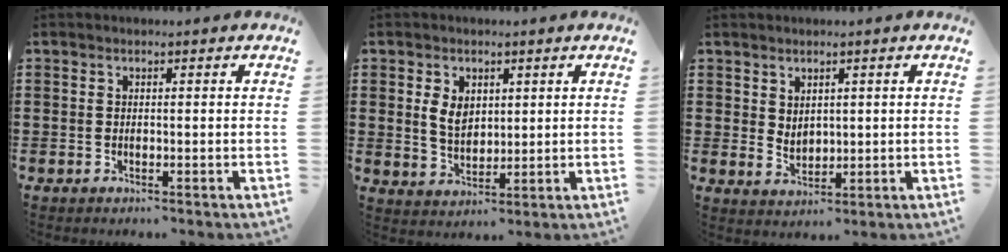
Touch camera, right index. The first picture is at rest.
{"total": 4.5, "force": [1.3, 3.1, 3.0], "torque": [-0.067, 0.011, 0.024]}
{"total": 2.5, "force": [1.6, 1.7, 0.9], "torque": [-0.023, 0.006, 0.030]}